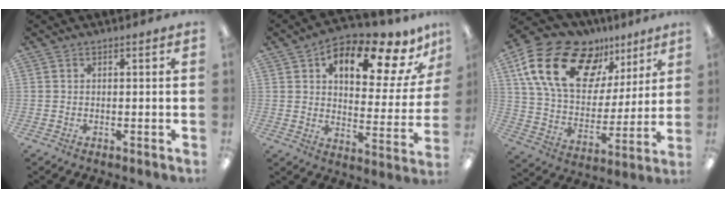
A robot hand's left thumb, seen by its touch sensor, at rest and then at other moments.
{"total": 15.4, "force": [9.6, 6.2, 10.2], "torque": [-0.140, -0.061, 0.152]}
{"total": 22.3, "force": [11.7, 13.6, 13.3], "torque": [-0.246, -0.050, 0.212]}